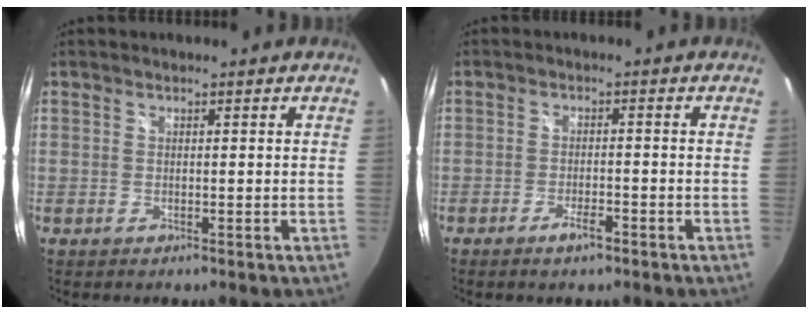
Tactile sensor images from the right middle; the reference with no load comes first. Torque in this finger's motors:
{"motor_torque": [1.05, -1.09, 0.12, 0.02]}